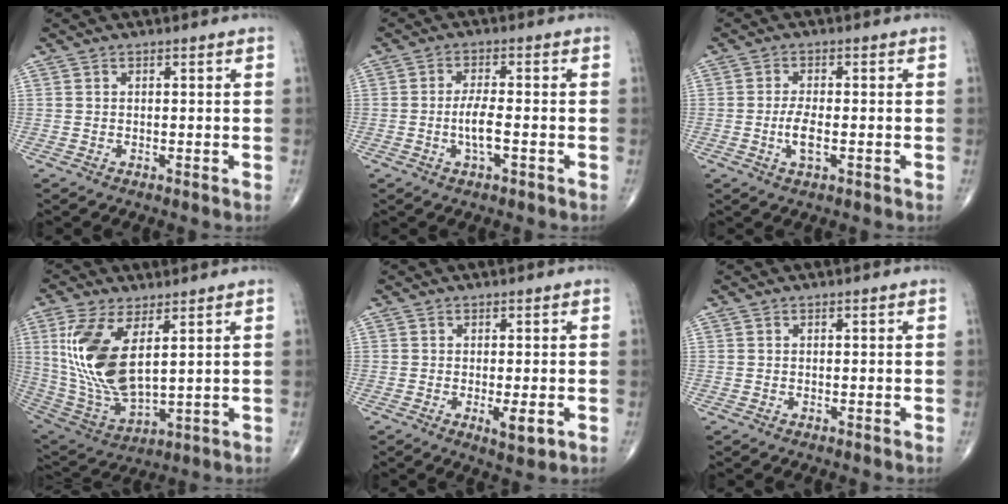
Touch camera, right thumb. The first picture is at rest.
{"total": 4.5, "force": [-1.3, 1.2, 4.1], "torque": [-0.083, 0.008, -0.024]}
{"total": 4.0, "force": [-1.0, 1.5, 3.6], "torque": [-0.072, 0.001, -0.020]}
{"total": 16.2, "force": [4.6, 7.2, 13.8], "torque": [-0.284, -0.025, 0.106]}
{"total": 3.8, "force": [-1.1, 1.1, 3.5], "torque": [-0.051, -0.010, -0.013]}
{"total": 0.0}